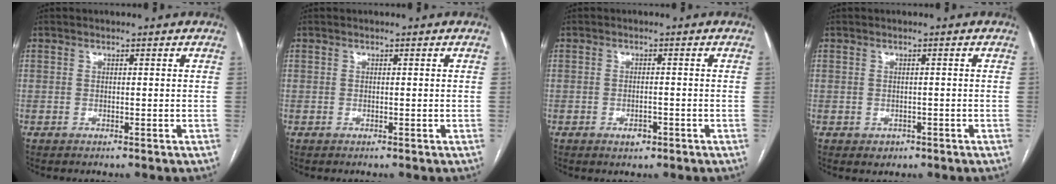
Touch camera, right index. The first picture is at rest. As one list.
[{"total": 0.0}, {"total": 2.1, "force": [-1.1, 1.0, 1.5], "torque": [-0.025, 0.001, -0.012]}, {"total": 1.6, "force": [-0.8, 1.4, 0.5], "torque": [-0.004, 0.002, -0.004]}]